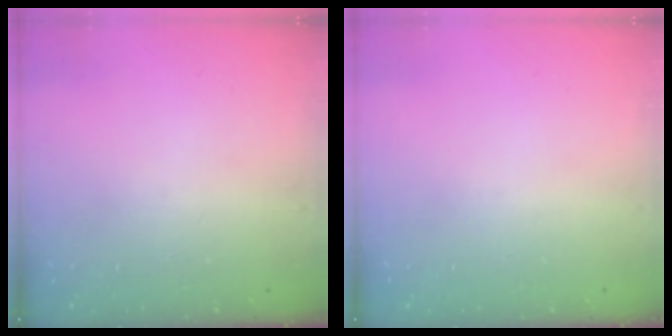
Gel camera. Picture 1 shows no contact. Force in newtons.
{"total": 0.0}